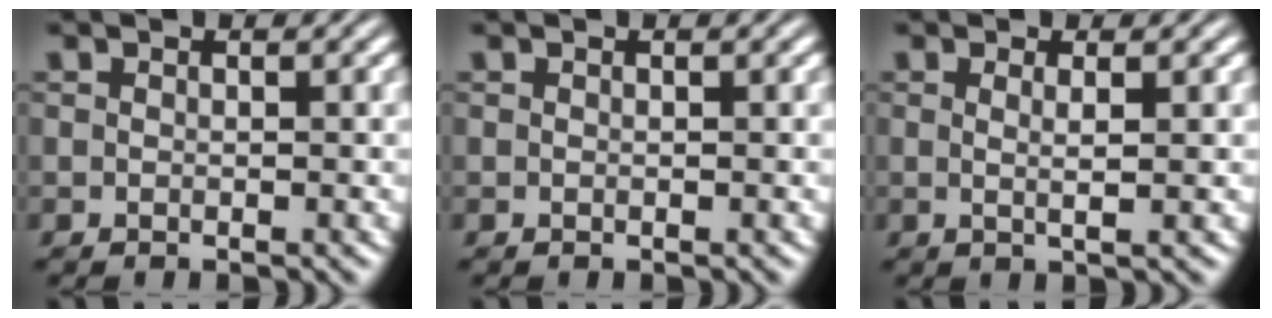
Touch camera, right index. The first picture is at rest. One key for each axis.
{"total": 0.0}
{"total": 1.7, "fx": 0.3, "fy": -1.1, "fz": 1.2, "tx": -0.020, "ty": -0.011, "tz": 0.012}